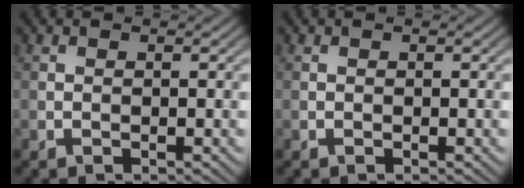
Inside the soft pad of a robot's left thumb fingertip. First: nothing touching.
{"total": 0.0}